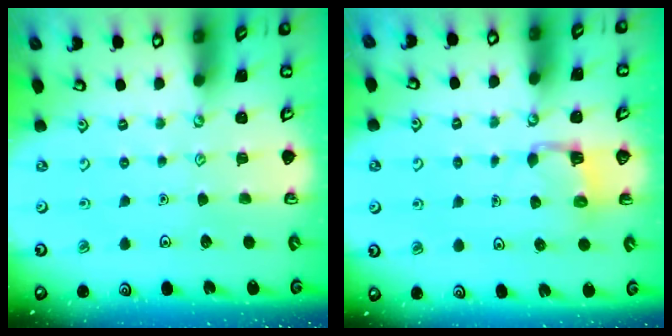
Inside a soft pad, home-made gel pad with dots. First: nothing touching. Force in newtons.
{"total": 3.4, "press": 3.3, "slide": 0.5}